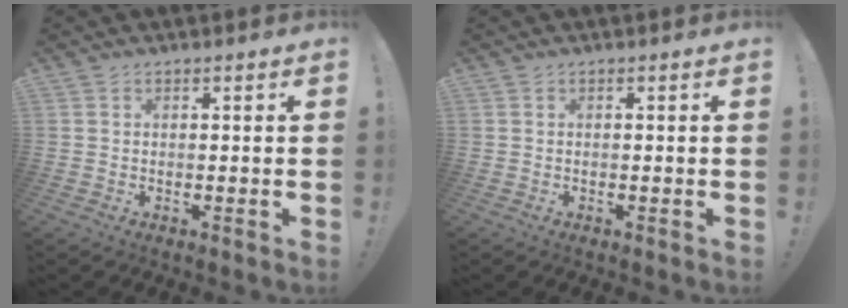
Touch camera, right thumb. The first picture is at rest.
{"total": 0.0}